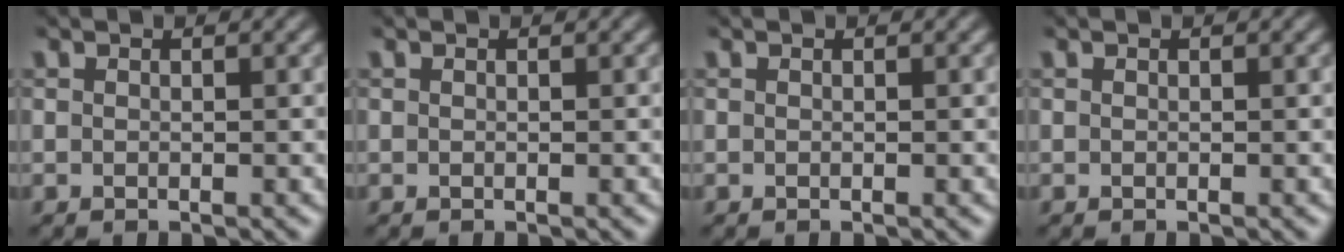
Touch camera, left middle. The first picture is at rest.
{"total": 0.0}
{"total": 0.0}
{"total": 0.0}